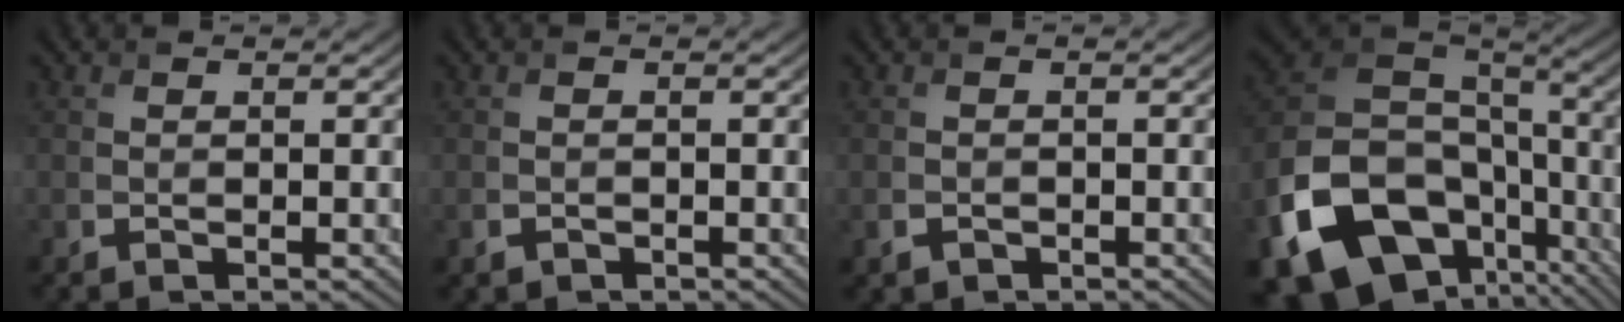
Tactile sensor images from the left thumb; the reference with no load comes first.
{"total": 0.9, "force": [-0.5, 0.7, 0.2], "torque": [-0.003, -0.004, -0.011]}
{"total": 1.2, "force": [-0.7, 1.0, 0.3], "torque": [-0.006, -0.004, -0.015]}
{"total": 21.3, "force": [-9.3, 15.2, 11.7], "torque": [-0.287, -0.049, -0.133]}